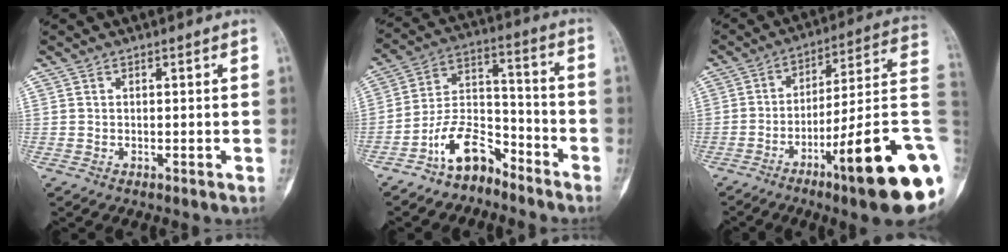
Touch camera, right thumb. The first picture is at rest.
{"total": 10.5, "force": [-7.7, 5.2, 4.9], "torque": [-0.082, 0.089, -0.150]}
{"total": 21.8, "force": [-8.0, 2.8, 20.0], "torque": [-0.242, 0.045, -0.117]}